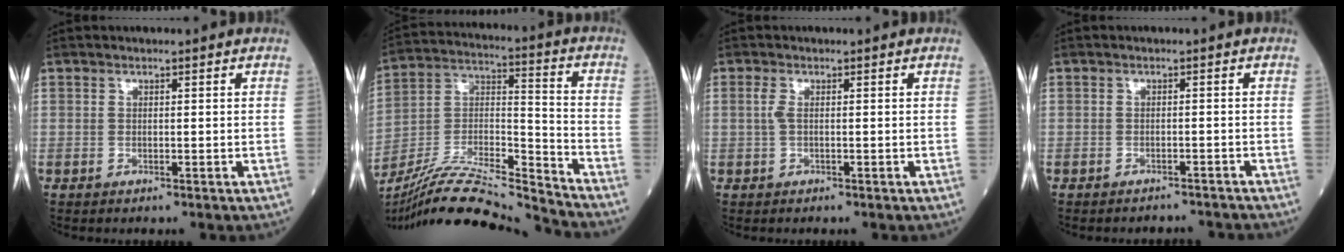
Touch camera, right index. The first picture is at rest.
{"total": 20.0, "force": [-18.8, -0.6, 6.7], "torque": [-0.141, 0.010, -0.327]}
{"total": 1.3, "force": [0.1, 0.3, 1.3], "torque": [-0.035, -0.001, 0.001]}
{"total": 3.8, "force": [-3.7, 0.4, -0.4], "torque": [0.011, 0.000, -0.044]}